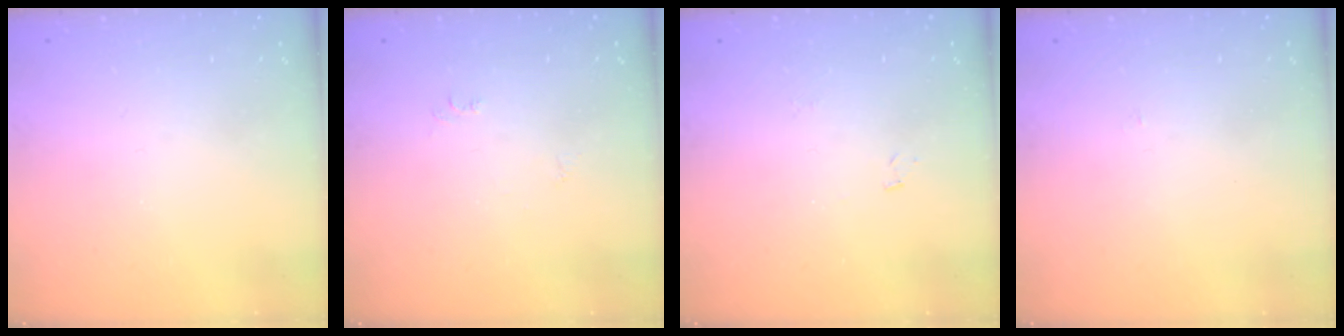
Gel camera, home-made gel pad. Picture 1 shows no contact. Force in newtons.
{"total": 4.0, "press": 4.0, "slide": 0.6}
{"total": 4.1, "press": 4.1, "slide": 0.4}
{"total": 2.2, "press": 2.2, "slide": 0.3}